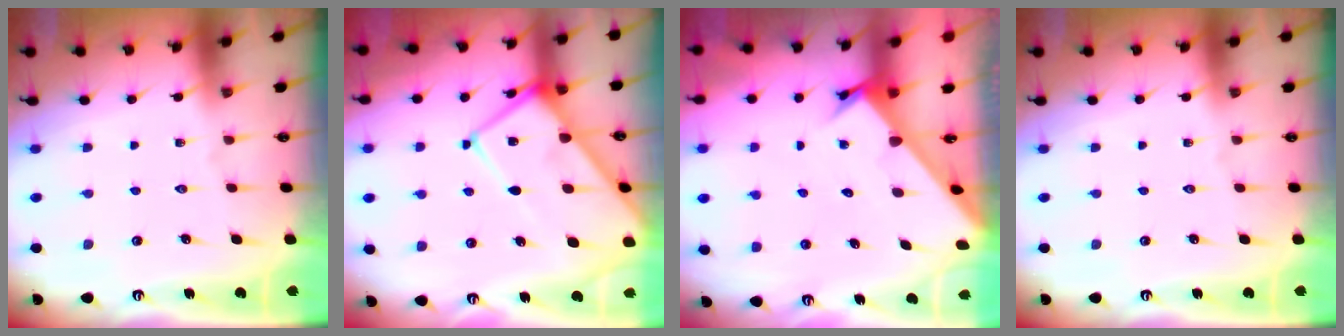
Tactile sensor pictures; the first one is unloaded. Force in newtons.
{"total": 13.8, "press": 13.8, "slide": 1.4}
{"total": 2.1, "press": 2.1, "slide": 0.2}
{"total": 0.0}